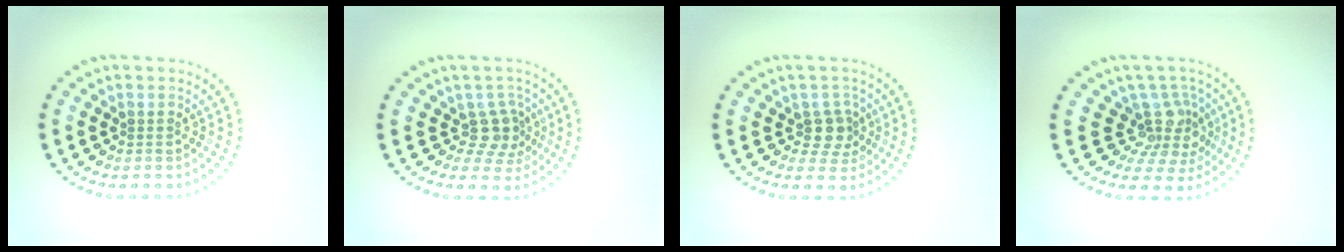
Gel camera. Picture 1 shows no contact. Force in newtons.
{"total": 2.9, "press": 2.2, "slide": 1.8}
{"total": 2.6, "press": 2.0, "slide": 1.7}
{"total": 4.2, "press": 3.1, "slide": 2.9}